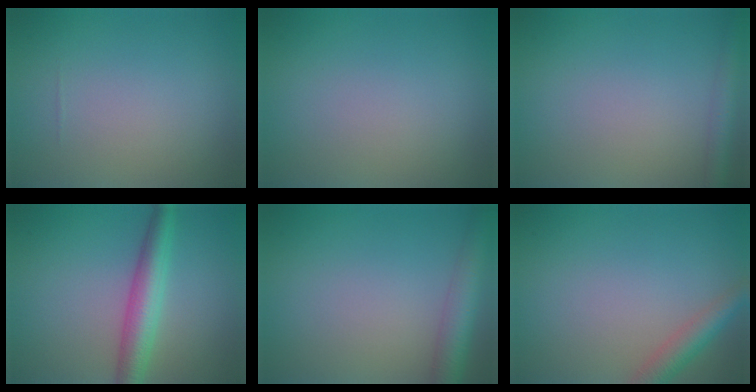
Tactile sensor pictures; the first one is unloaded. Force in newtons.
{"total": 0.0}
{"total": 2.5, "press": 2.5, "slide": 0.1}
{"total": 4.6, "press": 4.6, "slide": 0.0}
{"total": 4.2, "press": 4.2, "slide": 0.2}
{"total": 3.0, "press": 3.0, "slide": 0.2}